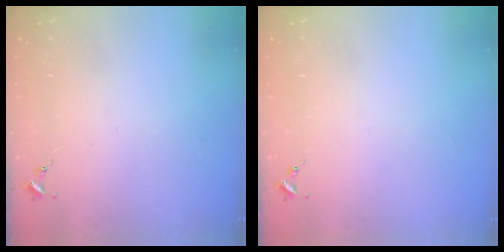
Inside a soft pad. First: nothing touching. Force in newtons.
{"total": 0.0}